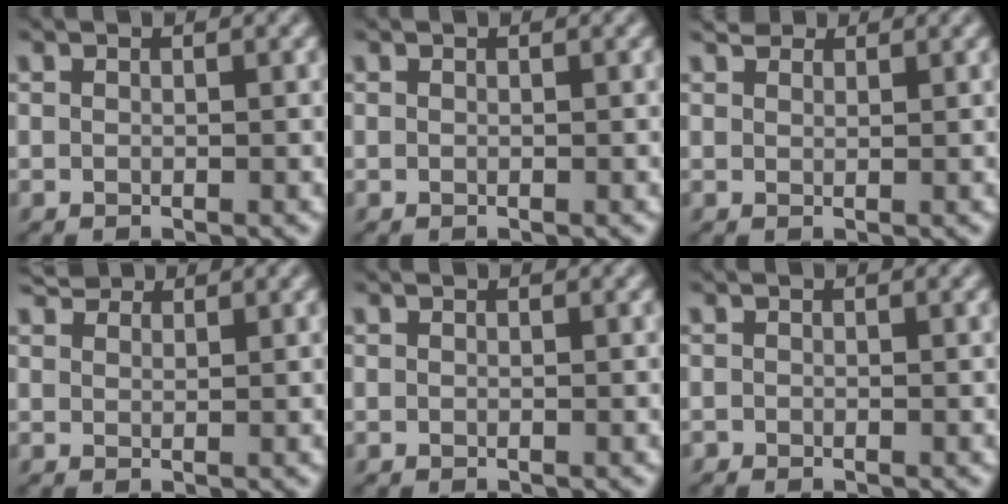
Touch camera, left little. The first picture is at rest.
{"total": 0.0}
{"total": 1.4, "force": [1.3, 0.6, 0.4], "torque": [-0.014, 0.004, 0.023]}
{"total": 2.0, "force": [1.8, 0.7, 0.5], "torque": [-0.017, 0.002, 0.038]}
{"total": 0.0}
{"total": 0.0}